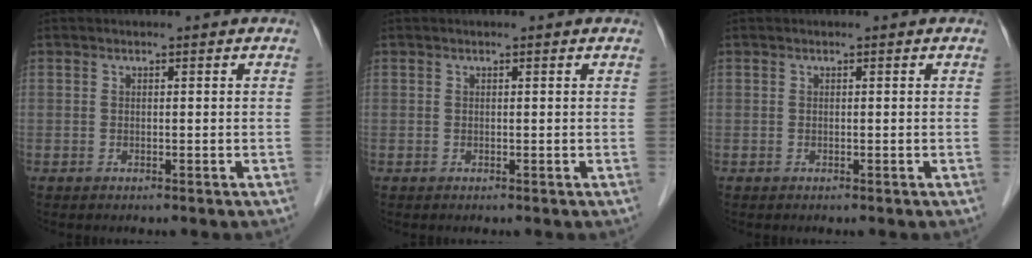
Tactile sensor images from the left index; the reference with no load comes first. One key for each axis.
{"total": 0.0}
{"total": 0.0}